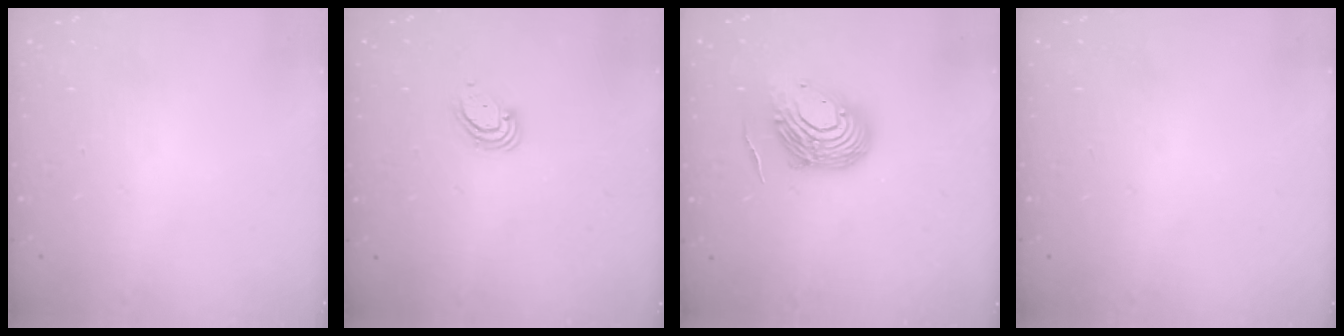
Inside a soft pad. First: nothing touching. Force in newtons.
{"total": 3.2, "press": 3.2, "slide": 0.2}
{"total": 13.3, "press": 13.1, "slide": 2.1}
{"total": 0.0}